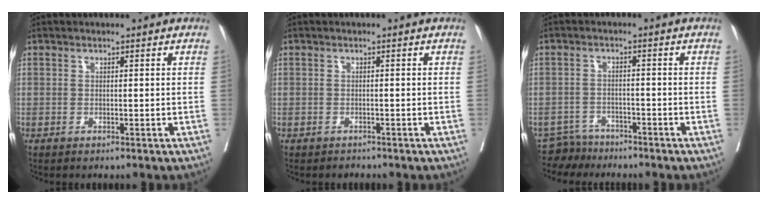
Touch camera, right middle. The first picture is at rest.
{"total": 1.0, "force": [-0.8, 0.5, -0.1], "torque": [-0.003, 0.000, -0.016]}
{"total": 4.0, "force": [-3.7, 1.3, -1.0], "torque": [0.017, -0.003, -0.065]}